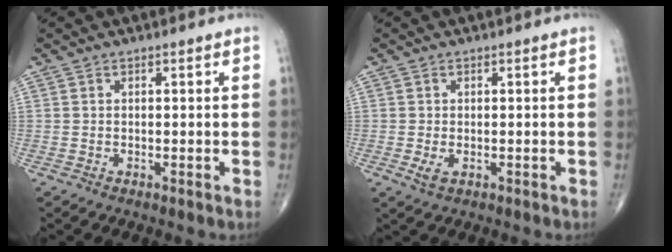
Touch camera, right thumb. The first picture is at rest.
{"total": 2.1, "force": [-0.5, 1.2, 1.6], "torque": [-0.033, -0.004, -0.008]}